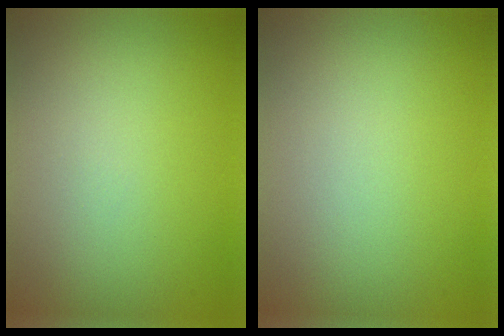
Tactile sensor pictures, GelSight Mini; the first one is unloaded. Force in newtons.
{"total": 0.0}